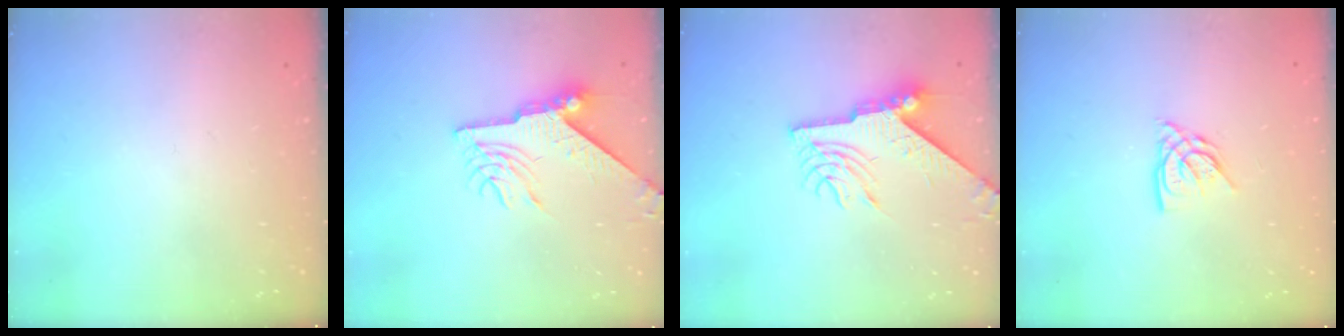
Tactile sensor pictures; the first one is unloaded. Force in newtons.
{"total": 9.2, "press": 9.1, "slide": 0.9}
{"total": 9.9, "press": 9.9, "slide": 0.8}
{"total": 6.8, "press": 6.8, "slide": 0.5}